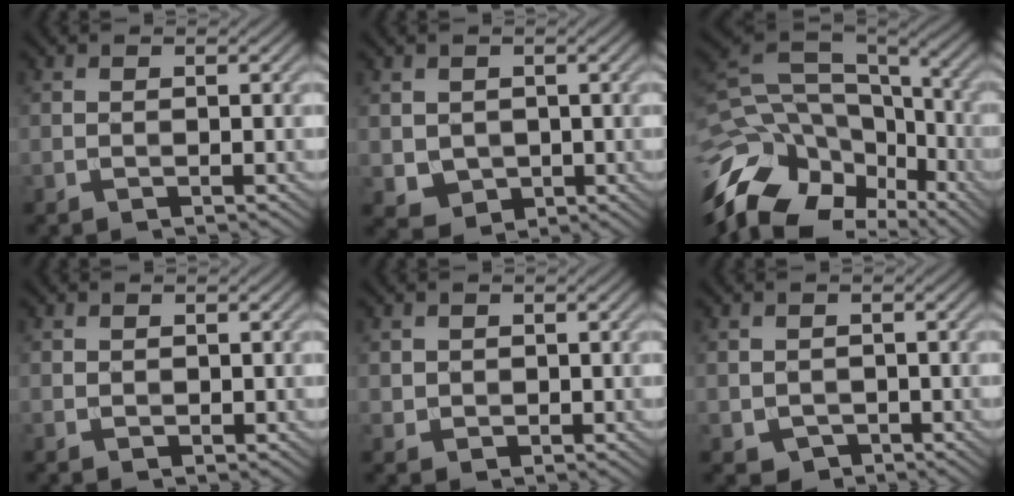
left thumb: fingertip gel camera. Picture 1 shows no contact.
{"total": 3.4, "force": [0.3, 3.1, 1.4], "torque": [-0.050, -0.012, 0.009]}
{"total": 19.5, "force": [-10.5, 12.8, 10.2], "torque": [-0.253, -0.022, -0.140]}
{"total": 1.0, "force": [0.7, 0.7, 0.3], "torque": [-0.008, -0.004, 0.018]}
{"total": 2.0, "force": [1.0, 1.6, 0.6], "torque": [-0.021, -0.005, 0.021]}
{"total": 2.0, "force": [-0.1, 1.9, 0.8], "torque": [-0.027, -0.011, 0.001]}